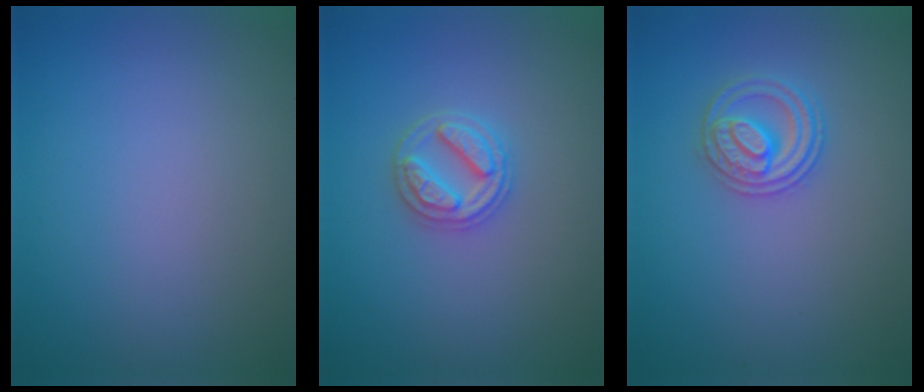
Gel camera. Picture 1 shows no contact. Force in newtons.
{"total": 3.3, "press": 3.2, "slide": 0.5}
{"total": 2.7, "press": 2.6, "slide": 0.3}